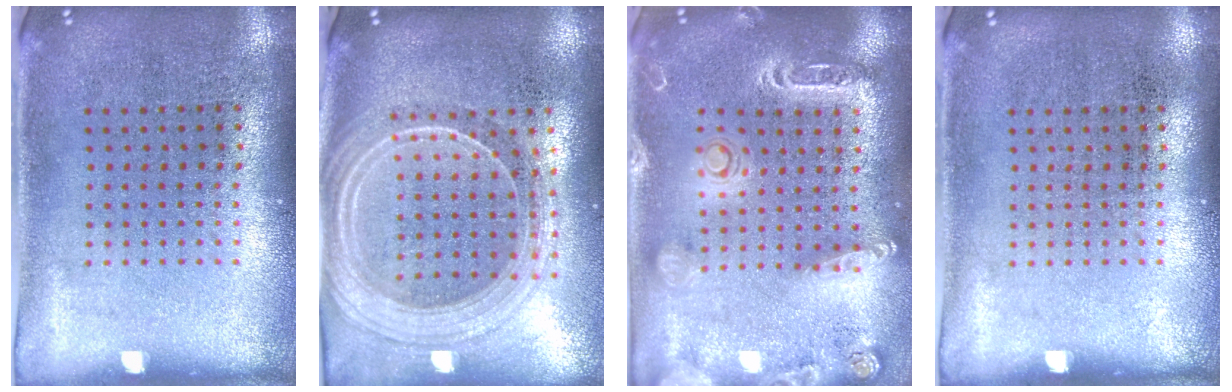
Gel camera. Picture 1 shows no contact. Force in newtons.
{"total": 2.3, "press": 2.0, "slide": 1.1}
{"total": 2.0, "press": 1.9, "slide": 0.6}
{"total": 0.0}